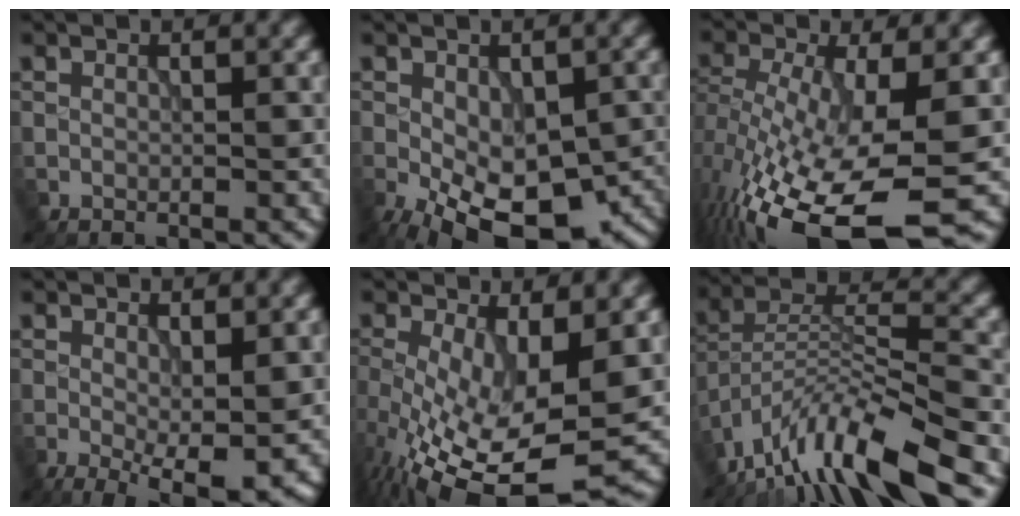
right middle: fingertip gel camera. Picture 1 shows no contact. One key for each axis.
{"total": 14.3, "fx": -6.2, "fy": 7.4, "fz": 10.6, "tx": -0.168, "ty": -0.046, "tz": -0.075}
{"total": 14.1, "fx": -5.3, "fy": 5.1, "fz": 12.0, "tx": -0.245, "ty": -0.027, "tz": -0.086}
{"total": 5.8, "fx": -1.1, "fy": 2.0, "fz": 5.3, "tx": -0.087, "ty": -0.017, "tz": -0.012}
{"total": 12.9, "fx": -2.7, "fy": 4.9, "fz": 11.6, "tx": -0.216, "ty": -0.030, "tz": -0.033}
{"total": 11.6, "fx": -8.8, "fy": 2.2, "fz": 7.2, "tx": -0.120, "ty": 0.010, "tz": -0.167}